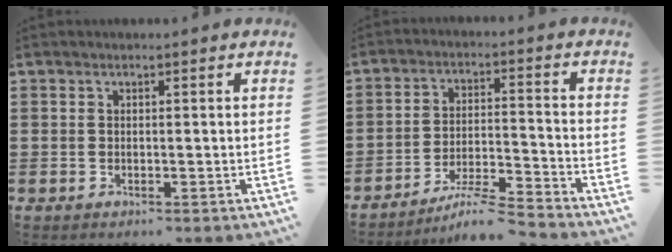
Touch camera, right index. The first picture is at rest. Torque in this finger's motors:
{"motor_torque": [0.16, -0.17, 0.05, 0.02]}